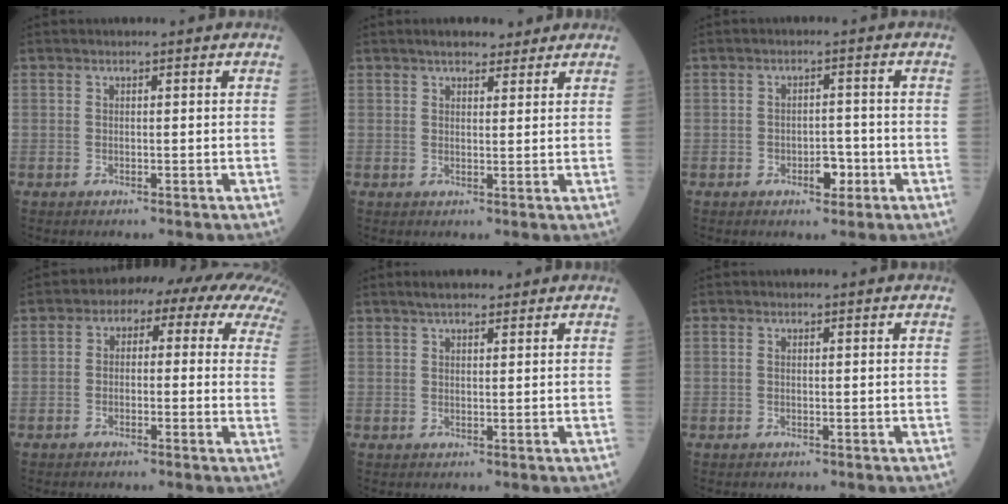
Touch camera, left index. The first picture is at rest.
{"total": 4.4, "force": [3.6, 1.8, 1.9], "torque": [-0.025, 0.017, 0.054]}
{"total": 3.0, "force": [-1.4, 1.7, 2.0], "torque": [-0.026, 0.006, -0.019]}
{"total": 10.7, "force": [5.5, 5.2, 7.5], "torque": [-0.085, 0.054, 0.041]}
{"total": 3.5, "force": [2.8, 1.1, 1.9], "torque": [-0.033, 0.018, 0.044]}
{"total": 0.0}